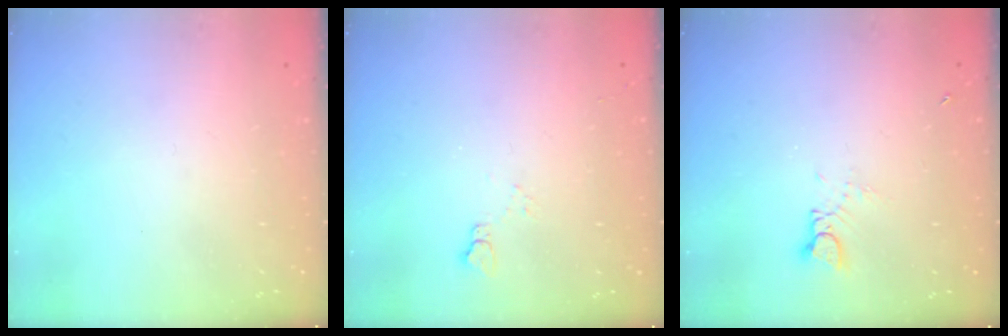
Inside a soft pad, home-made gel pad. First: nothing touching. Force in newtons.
{"total": 3.8, "press": 3.8, "slide": 0.5}
{"total": 2.7, "press": 2.7, "slide": 0.2}